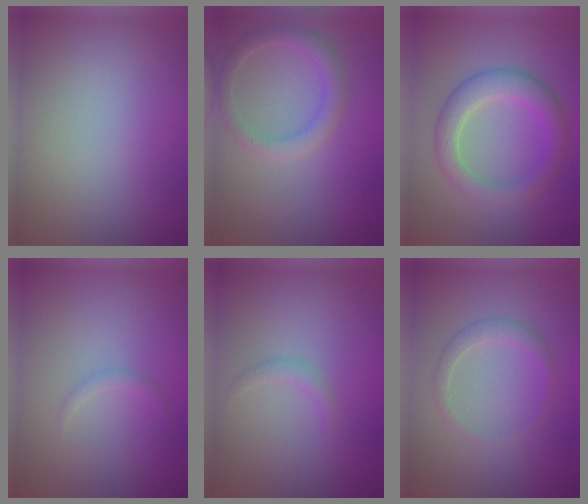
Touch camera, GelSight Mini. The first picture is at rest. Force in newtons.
{"total": 2.5, "press": 2.5, "slide": 0.1}
{"total": 4.2, "press": 4.2, "slide": 0.0}
{"total": 0.7, "press": 0.7, "slide": 0.1}
{"total": 0.9, "press": 0.9, "slide": 0.0}
{"total": 1.7, "press": 1.7, "slide": 0.2}